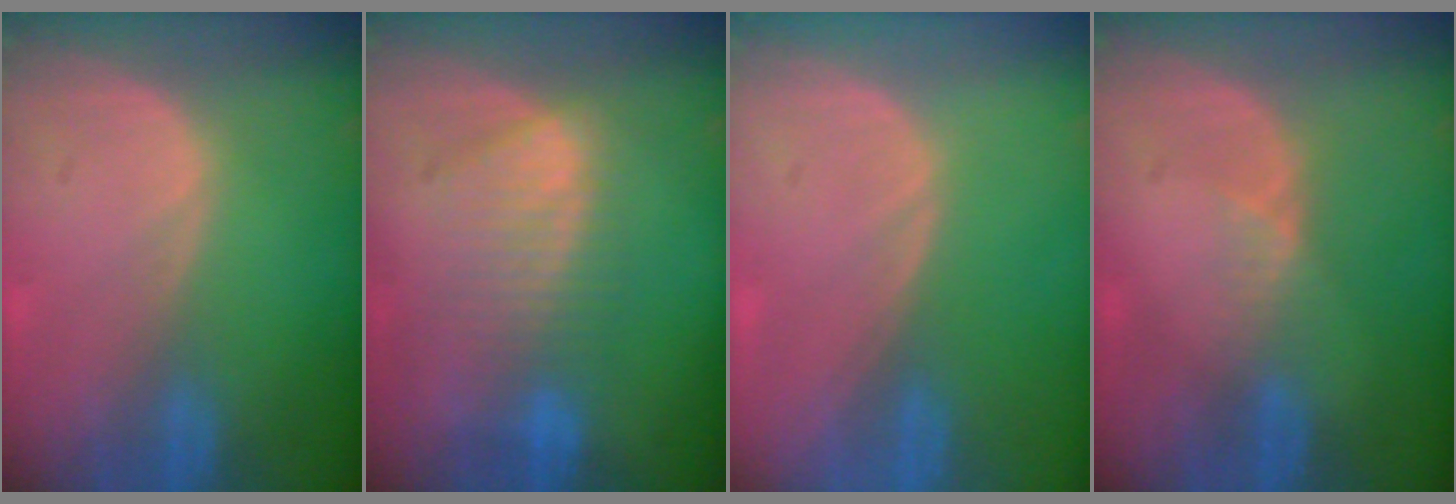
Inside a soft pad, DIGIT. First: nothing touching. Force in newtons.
{"total": 7.4, "press": 7.3, "slide": 1.3}
{"total": 0.0}
{"total": 2.0, "press": 1.6, "slide": 1.3}